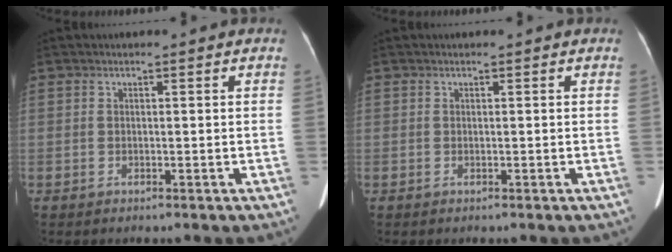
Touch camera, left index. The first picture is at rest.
{"total": 0.0}